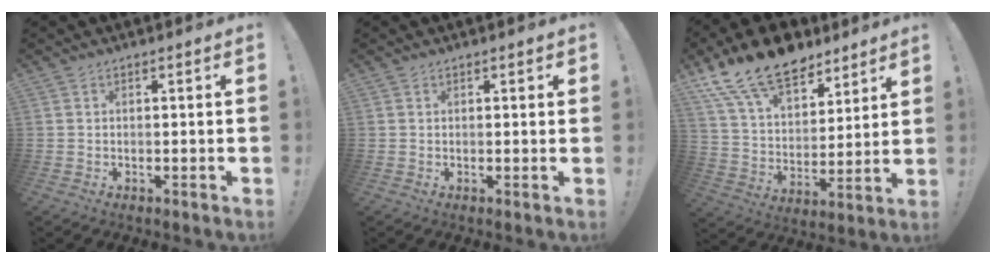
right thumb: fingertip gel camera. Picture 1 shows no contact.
{"total": 0.6, "force": [0.4, 0.3, 0.3], "torque": [0.002, -0.002, 0.005]}
{"total": 18.2, "force": [13.2, 9.4, 8.3], "torque": [-0.150, -0.091, 0.245]}